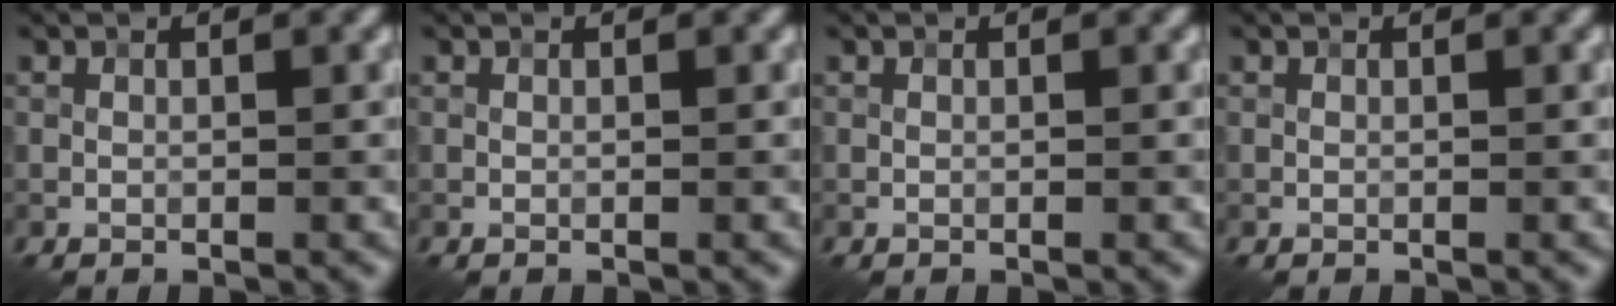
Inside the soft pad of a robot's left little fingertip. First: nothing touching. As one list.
[{"total": 0.0}, {"total": 0.0}, {"total": 0.0}]